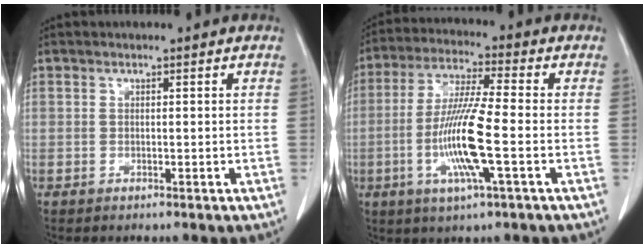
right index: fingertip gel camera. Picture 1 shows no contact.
{"total": 12.0, "force": [-2.9, 0.4, 11.6], "torque": [-0.233, -0.012, -0.060]}